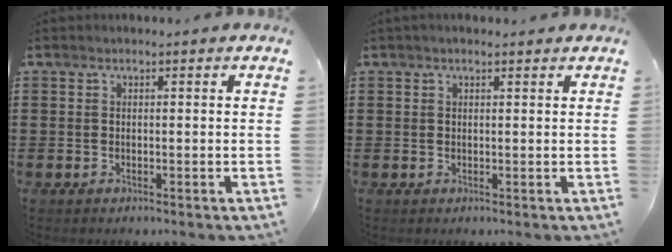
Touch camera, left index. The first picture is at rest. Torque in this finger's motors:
{"motor_torque": [2.14, 0.00, 0.26, 0.04]}